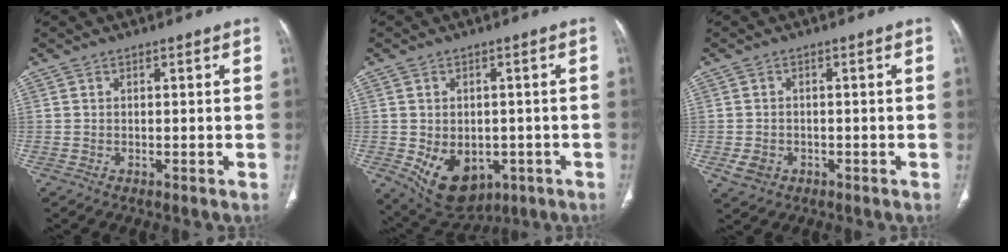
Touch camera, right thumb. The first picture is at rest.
{"total": 12.2, "force": [-3.9, 8.6, 7.7], "torque": [-0.101, 0.001, -0.034]}
{"total": 3.4, "force": [-1.2, 2.7, 1.6], "torque": [-0.027, 0.004, -0.012]}